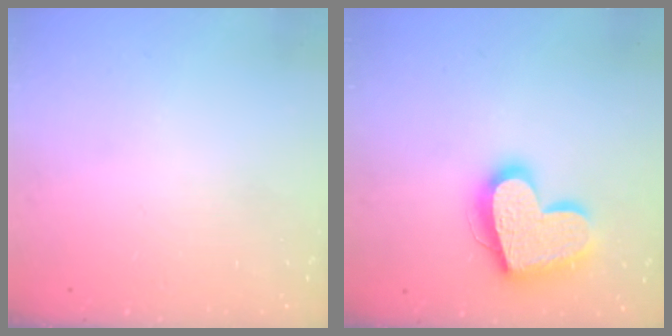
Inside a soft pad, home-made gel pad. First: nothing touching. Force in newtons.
{"total": 19.5, "press": 19.4, "slide": 1.6}